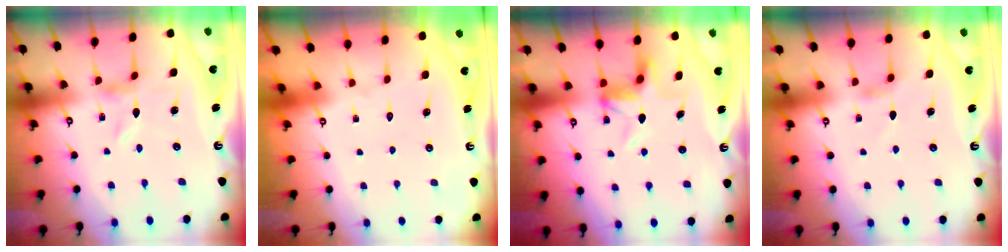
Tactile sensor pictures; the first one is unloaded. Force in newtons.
{"total": 1.7, "press": 1.7, "slide": 0.1}
{"total": 5.3, "press": 5.3, "slide": 0.2}
{"total": 1.8, "press": 1.8, "slide": 0.4}